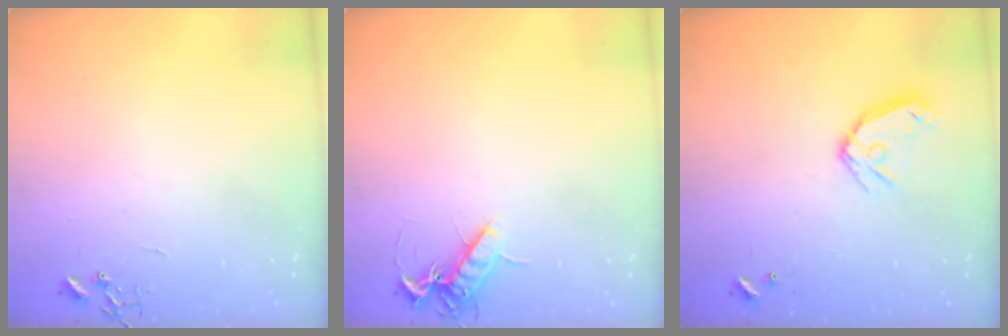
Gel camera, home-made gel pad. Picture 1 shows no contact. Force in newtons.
{"total": 9.3, "press": 9.2, "slide": 1.3}
{"total": 11.2, "press": 11.0, "slide": 1.8}